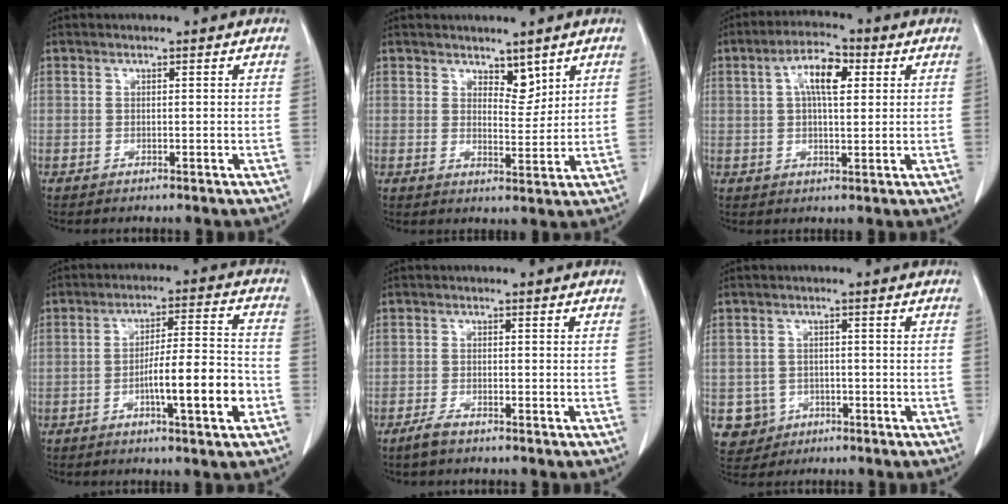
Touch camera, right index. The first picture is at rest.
{"total": 3.6, "force": [2.7, 1.7, 1.7], "torque": [-0.020, -0.009, 0.048]}
{"total": 7.2, "force": [2.2, 2.6, 6.3], "torque": [-0.118, 0.016, 0.035]}
{"total": 10.5, "force": [-3.7, 0.7, 9.8], "torque": [-0.154, 0.006, -0.059]}
{"total": 2.1, "force": [-1.7, 0.4, 1.2], "torque": [-0.032, -0.003, -0.032]}
{"total": 4.7, "force": [-1.5, 4.4, 0.0], "torque": [0.000, 0.011, -0.018]}